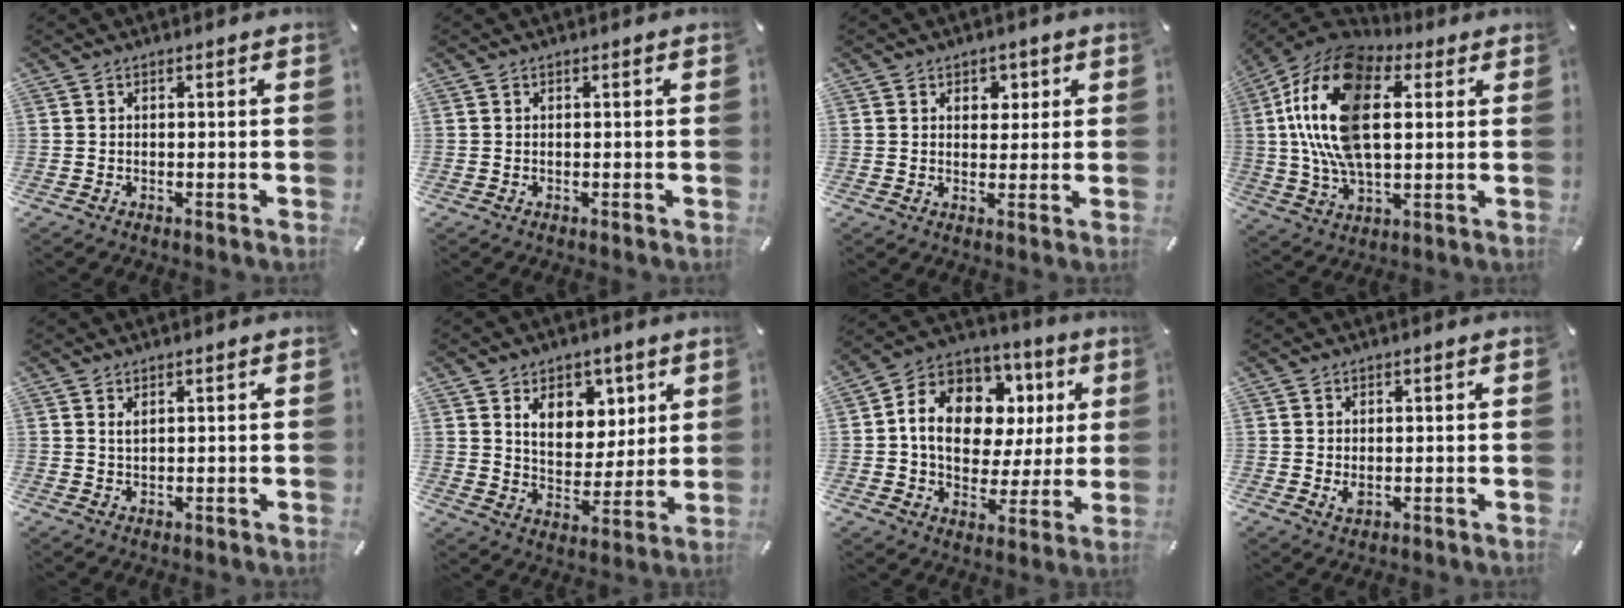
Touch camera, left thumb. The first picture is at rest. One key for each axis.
{"total": 0.0}
{"total": 3.5, "fx": 1.5, "fy": 2.8, "fz": 1.3, "tx": 0.000, "ty": -0.006, "tz": 0.017}
{"total": 21.5, "fx": 4.3, "fy": 12.4, "fz": 17.0, "tx": -0.377, "ty": 0.007, "tz": 0.069}
{"total": 1.4, "fx": 0.9, "fy": 0.5, "fz": 1.0, "tx": -0.020, "ty": -0.001, "tz": 0.016}
{"total": 10.4, "fx": 5.2, "fy": 7.9, "fz": 4.3, "tx": -0.063, "ty": -0.029, "tz": 0.094}
{"total": 15.4, "fx": 3.0, "fy": 12.0, "fz": 9.1, "tx": -0.160, "ty": -0.004, "tz": 0.060}
{"total": 2.0, "fx": 0.1, "fy": 1.4, "fz": 1.5, "tx": -0.035, "ty": 0.000, "tz": 0.000}